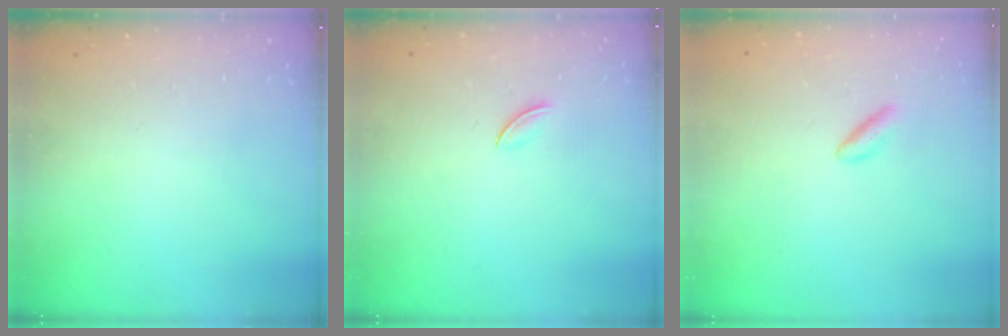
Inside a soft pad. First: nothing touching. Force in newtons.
{"total": 2.8, "press": 2.7, "slide": 0.8}
{"total": 2.2, "press": 1.9, "slide": 1.1}